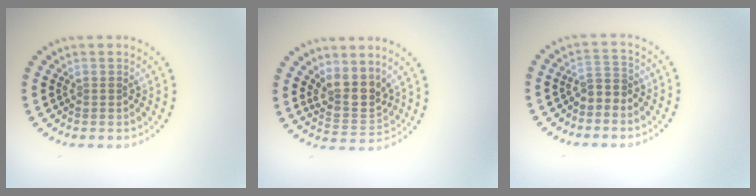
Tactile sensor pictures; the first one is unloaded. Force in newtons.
{"total": 3.6, "press": 2.8, "slide": 2.2}
{"total": 1.9, "press": 1.6, "slide": 1.0}